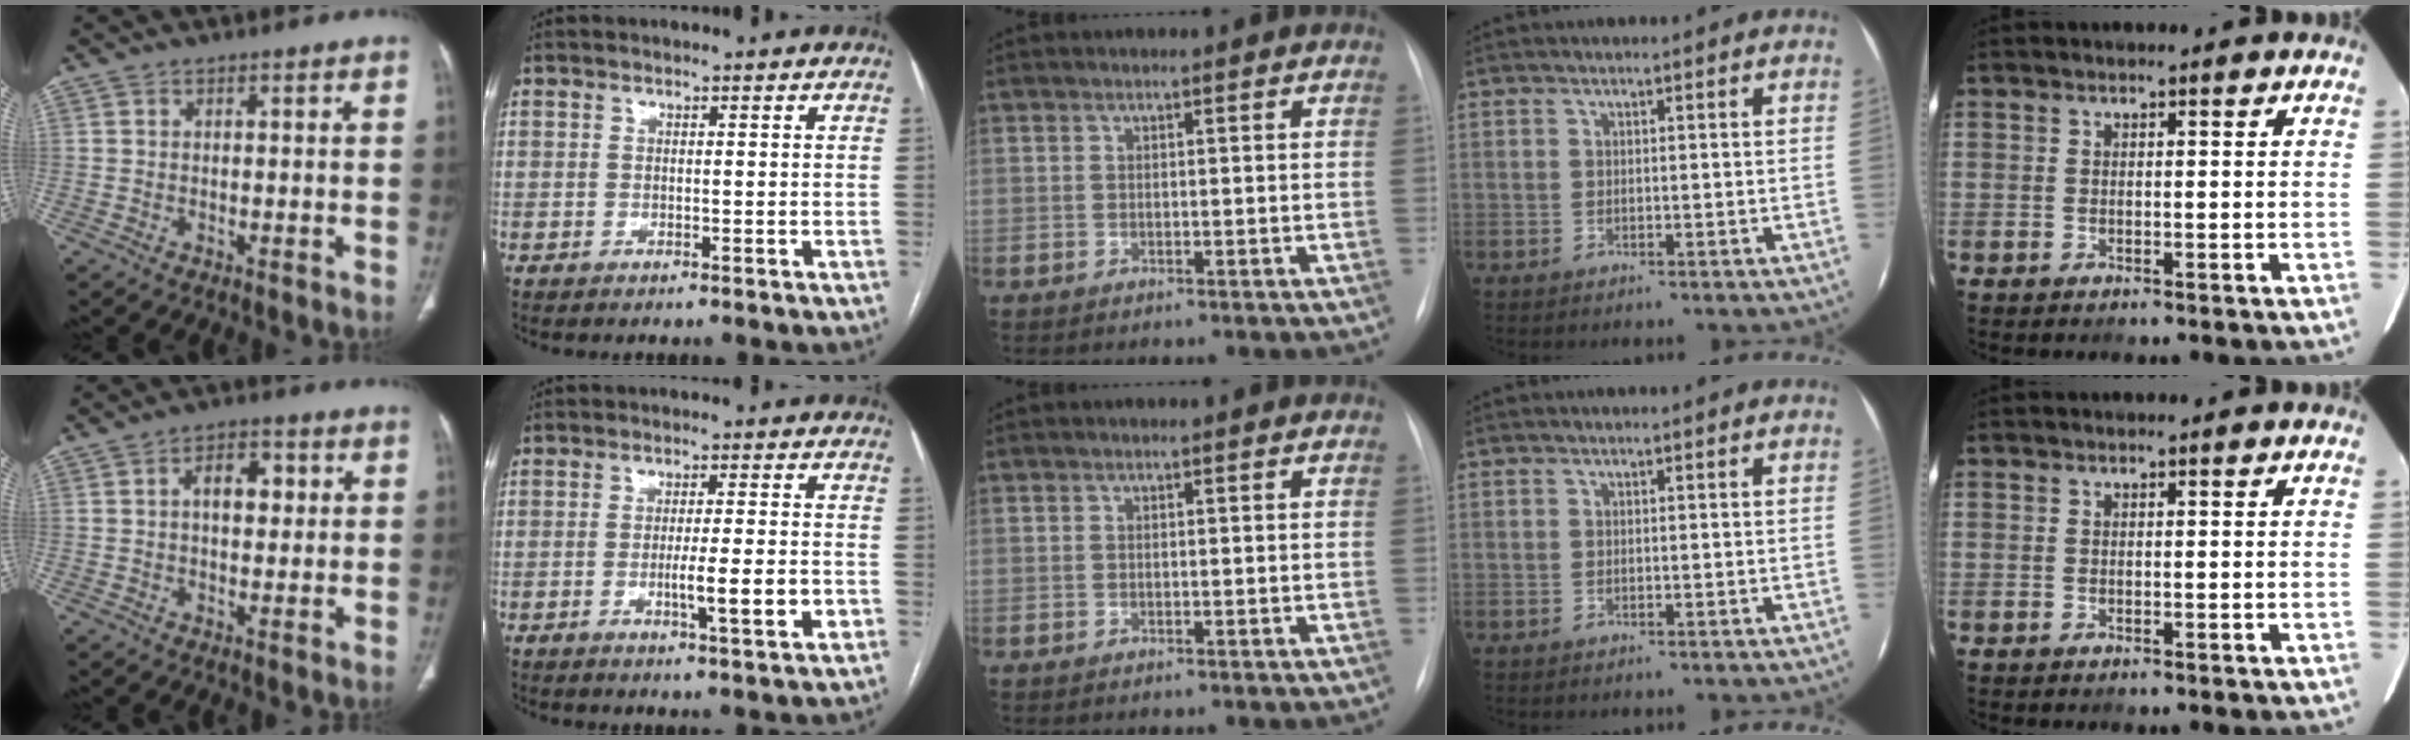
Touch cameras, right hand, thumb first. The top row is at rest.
{"thumb": {"total": 6.9, "force": [1.3, 4.2, 5.4], "torque": [-0.060, 0.010, 0.017]}, "index": {"total": 6.7, "force": [-1.9, 0.3, 6.4], "torque": [-0.104, -0.007, -0.026]}}